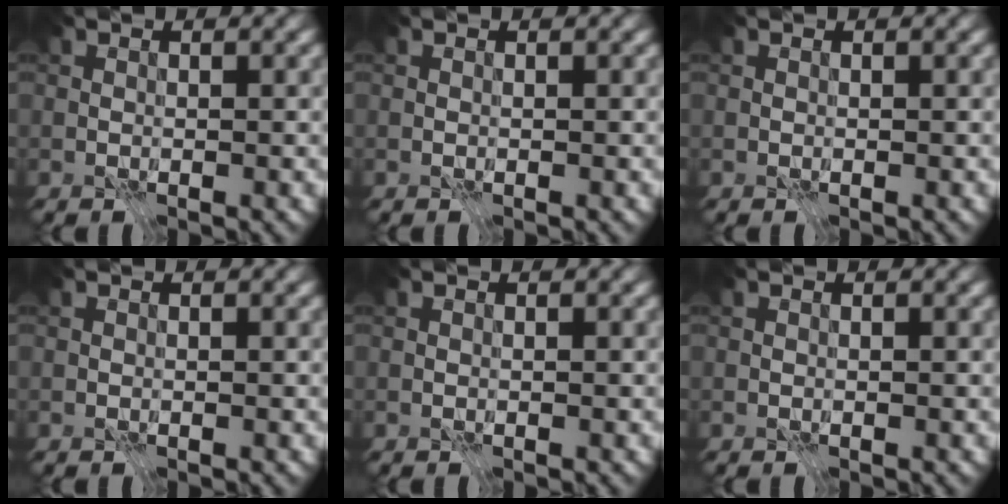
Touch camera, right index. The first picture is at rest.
{"total": 0.0}
{"total": 0.0}
{"total": 0.0}
{"total": 0.0}
{"total": 0.0}